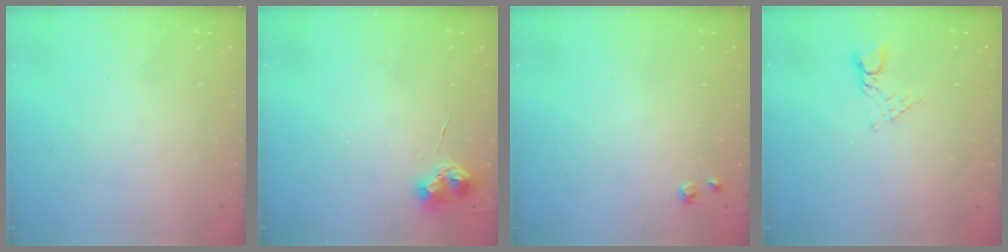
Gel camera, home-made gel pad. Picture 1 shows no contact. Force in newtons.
{"total": 9.0, "press": 9.0, "slide": 0.6}
{"total": 4.8, "press": 4.8, "slide": 0.7}
{"total": 2.8, "press": 2.8, "slide": 0.3}